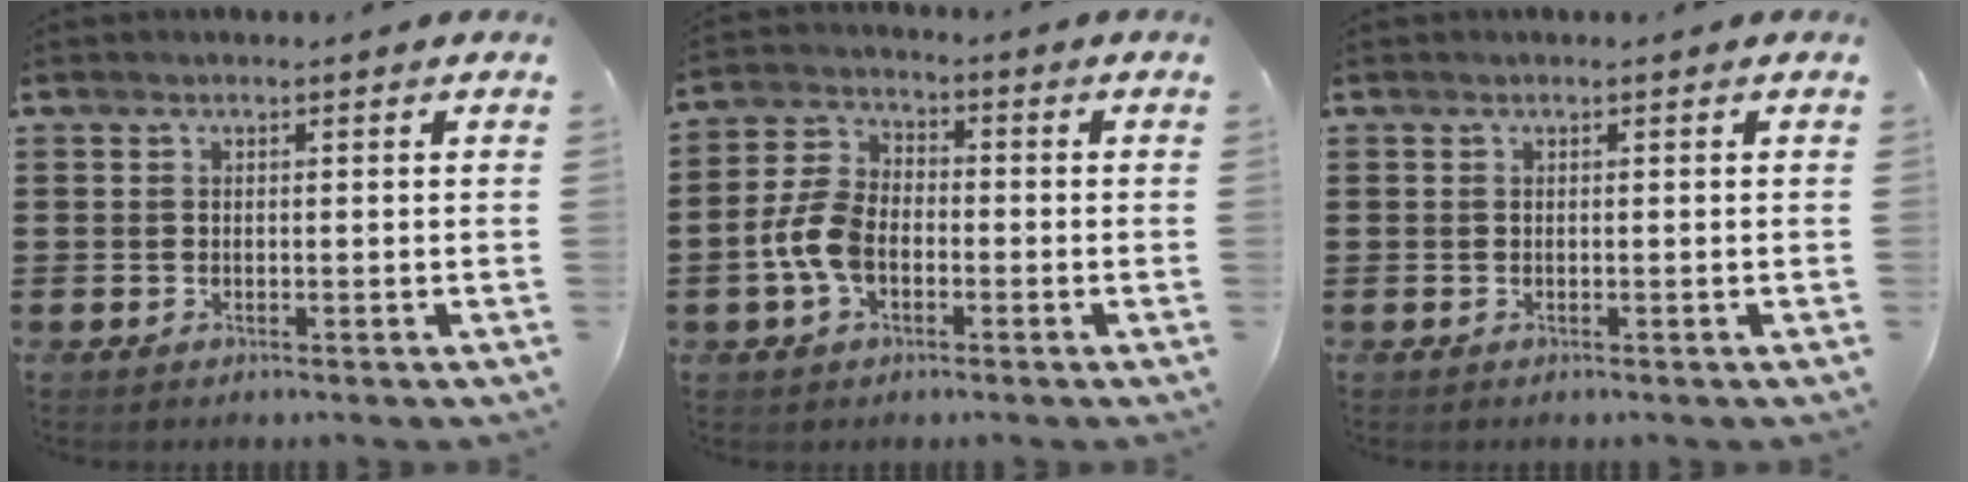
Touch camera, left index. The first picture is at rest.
{"total": 7.0, "force": [-2.0, 4.4, 5.0], "torque": [-0.135, 0.001, -0.048]}
{"total": 0.0}